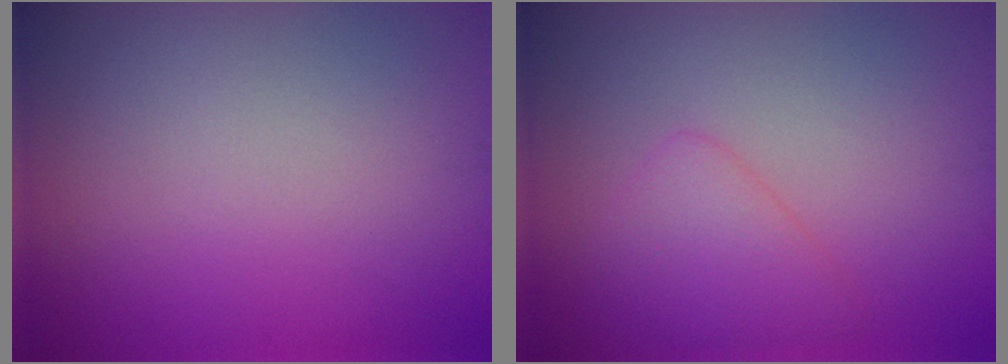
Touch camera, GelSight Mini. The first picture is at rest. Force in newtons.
{"total": 2.6, "press": 2.6, "slide": 0.0}